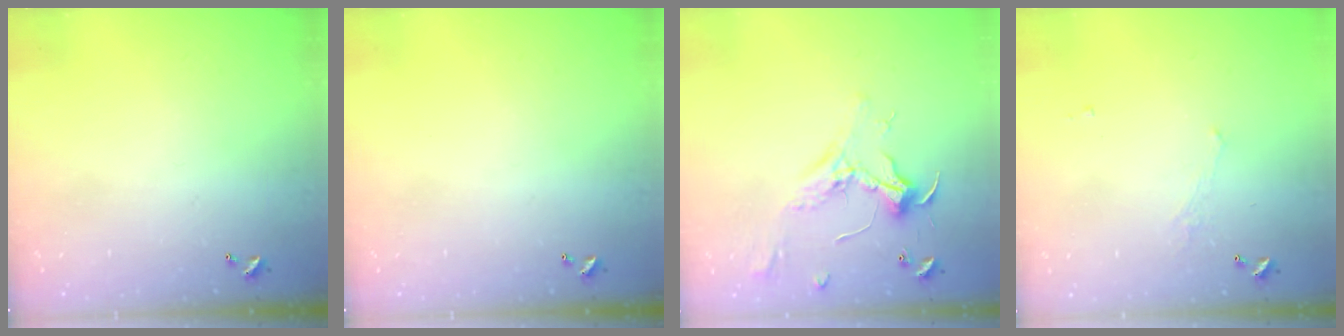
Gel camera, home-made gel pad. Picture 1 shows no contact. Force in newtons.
{"total": 0.0}
{"total": 2.3, "press": 2.1, "slide": 0.9}
{"total": 1.1, "press": 0.8, "slide": 0.7}